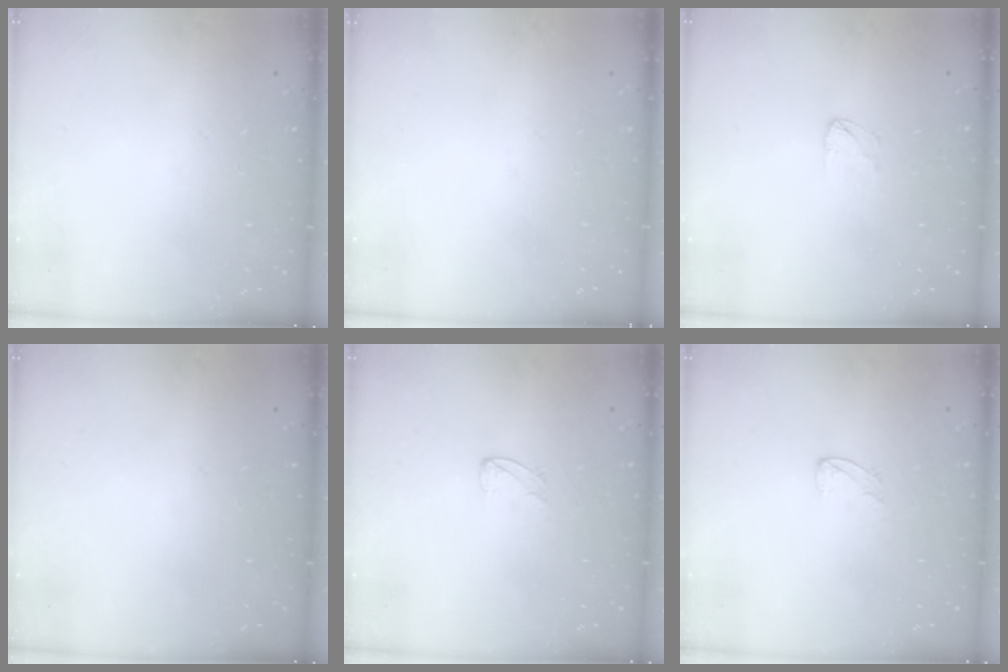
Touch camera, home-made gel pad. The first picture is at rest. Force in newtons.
{"total": 0.0}
{"total": 2.5, "press": 2.5, "slide": 0.2}
{"total": 0.0}
{"total": 2.0, "press": 2.0, "slide": 0.2}
{"total": 2.0, "press": 2.0, "slide": 0.2}